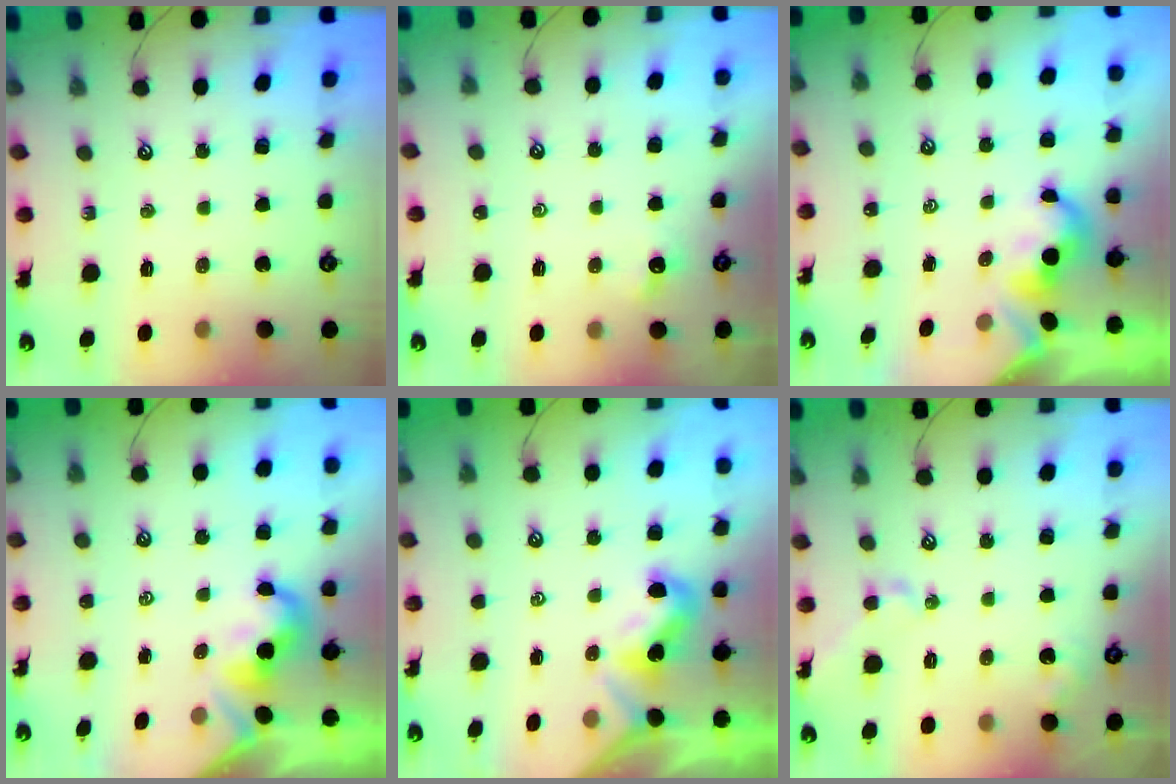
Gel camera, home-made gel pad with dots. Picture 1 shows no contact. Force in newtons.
{"total": 0.0}
{"total": 2.0, "press": 2.0, "slide": 0.3}
{"total": 2.1, "press": 2.1, "slide": 0.4}
{"total": 1.7, "press": 1.7, "slide": 0.1}
{"total": 2.7, "press": 2.6, "slide": 0.7}